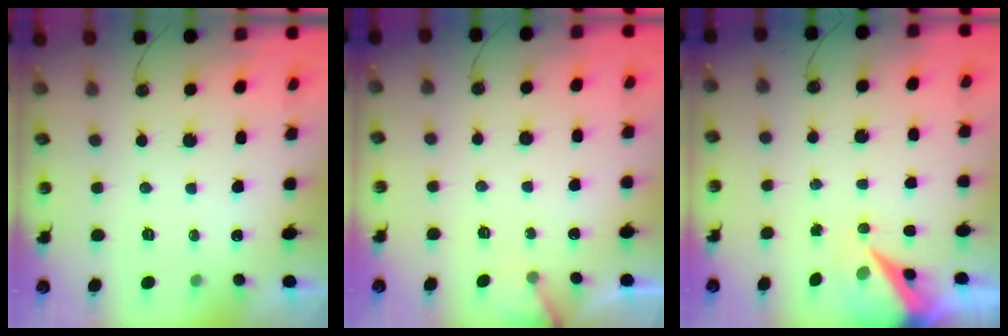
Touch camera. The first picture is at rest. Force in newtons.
{"total": 3.1, "press": 3.1, "slide": 0.2}
{"total": 8.3, "press": 8.2, "slide": 1.0}